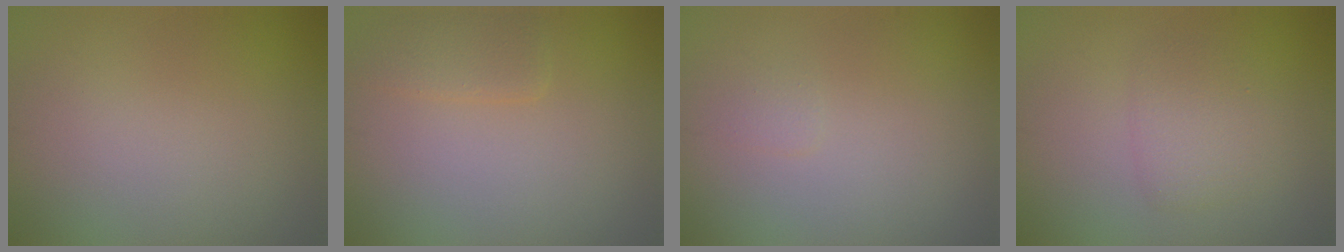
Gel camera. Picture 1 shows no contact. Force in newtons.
{"total": 1.8, "press": 1.8, "slide": 0.2}
{"total": 0.5, "press": 0.5, "slide": 0.0}
{"total": 2.4, "press": 2.4, "slide": 0.1}